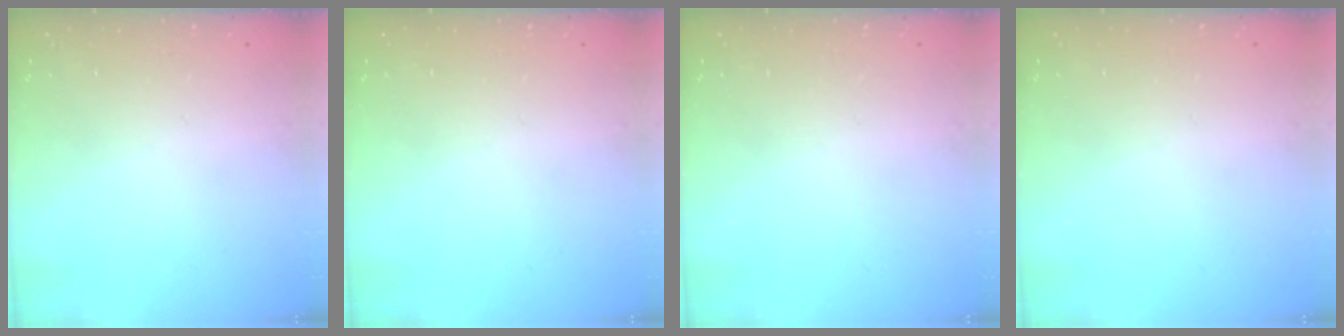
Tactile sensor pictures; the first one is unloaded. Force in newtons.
{"total": 0.0}
{"total": 0.0}
{"total": 0.0}